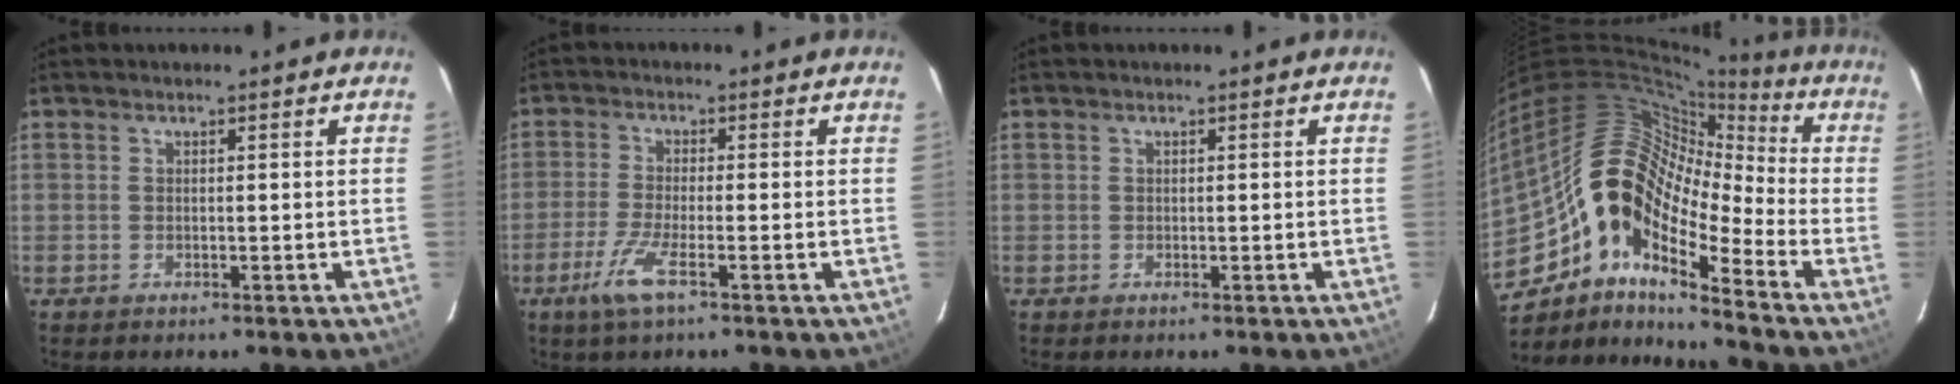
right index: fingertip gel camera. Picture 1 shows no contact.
{"total": 5.8, "force": [-3.2, 0.5, 4.8], "torque": [-0.113, -0.011, -0.065]}
{"total": 0.0}
{"total": 17.3, "force": [-8.6, 7.6, 12.9], "torque": [-0.210, -0.003, -0.181]}